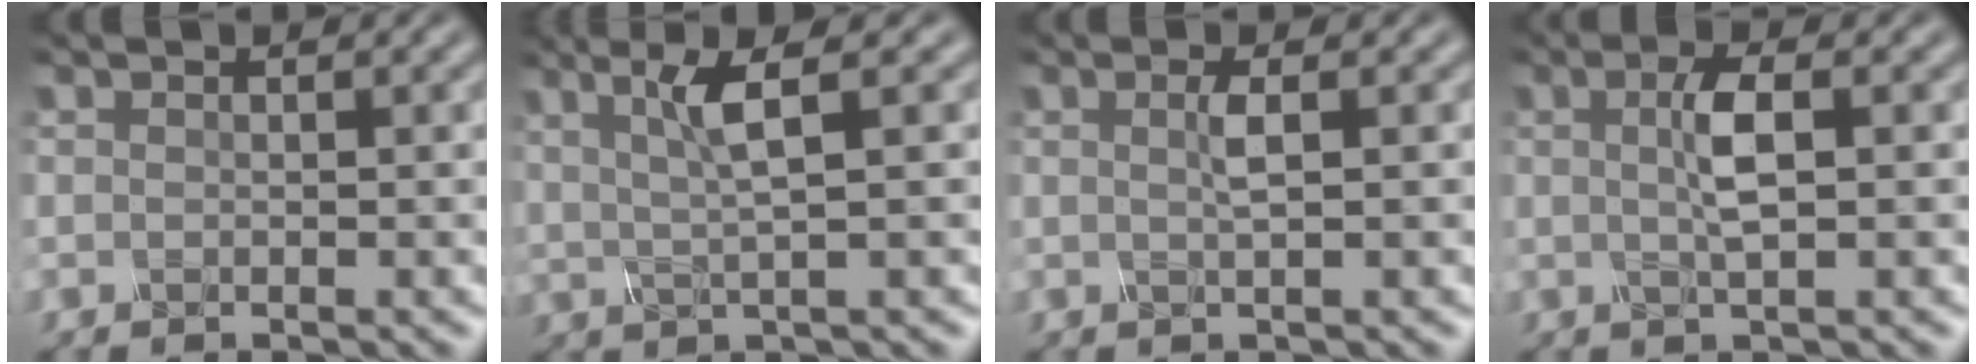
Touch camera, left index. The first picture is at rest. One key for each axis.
{"total": 2.9, "fx": 1.3, "fy": -0.1, "fz": 2.6, "tx": -0.057, "ty": 0.007, "tz": 0.034}
{"total": 0.9, "fx": 0.2, "fy": -0.2, "fz": 0.8, "tx": -0.027, "ty": 0.005, "tz": 0.007}
{"total": 2.0, "fx": 0.4, "fy": 0.0, "fz": 1.9, "tx": -0.049, "ty": 0.008, "tz": 0.011}